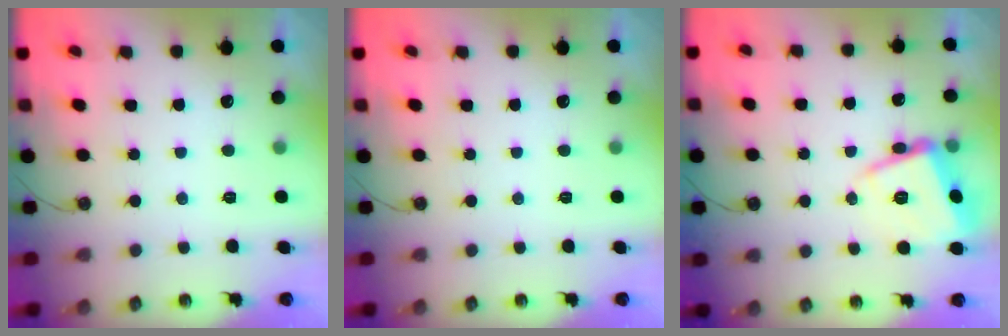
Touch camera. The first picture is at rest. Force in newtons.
{"total": 0.0}
{"total": 17.3, "press": 17.3, "slide": 0.2}